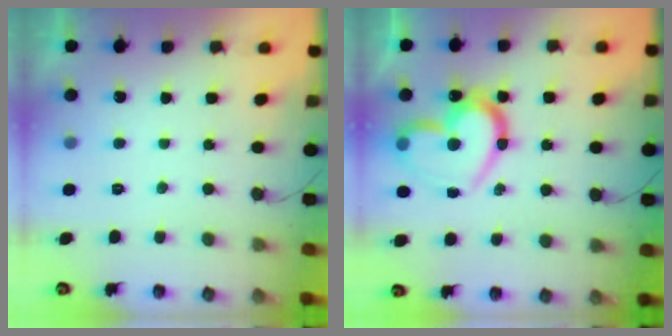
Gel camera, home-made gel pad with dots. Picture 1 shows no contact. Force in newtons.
{"total": 21.2, "press": 21.1, "slide": 1.9}